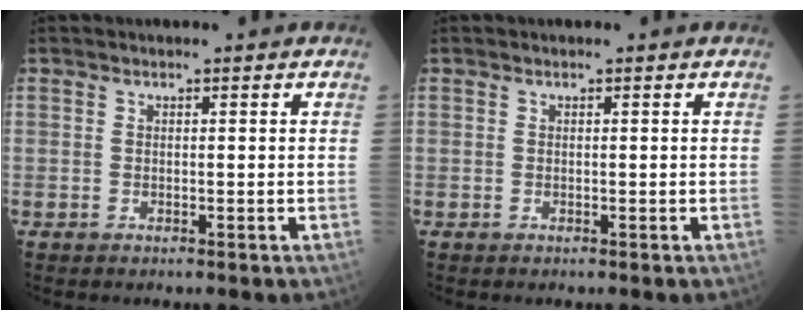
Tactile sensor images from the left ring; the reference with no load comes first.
{"total": 0.0}